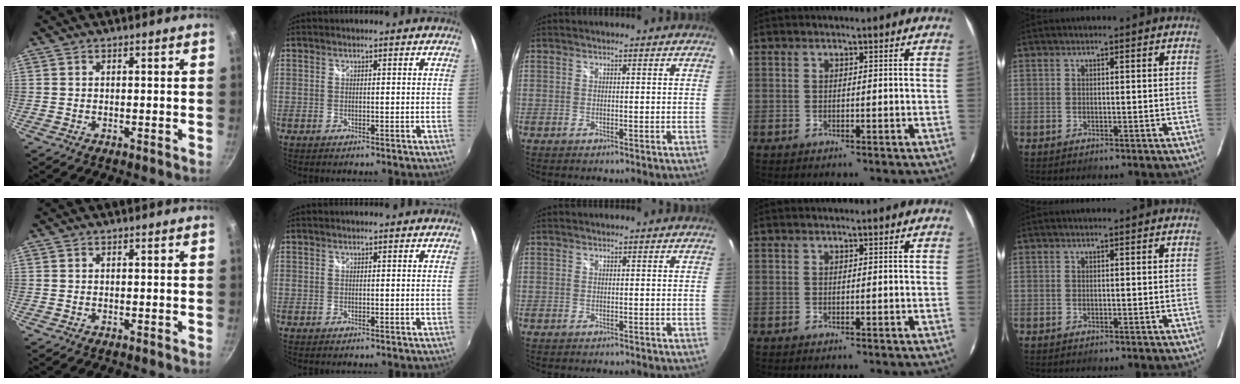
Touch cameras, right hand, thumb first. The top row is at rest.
{}